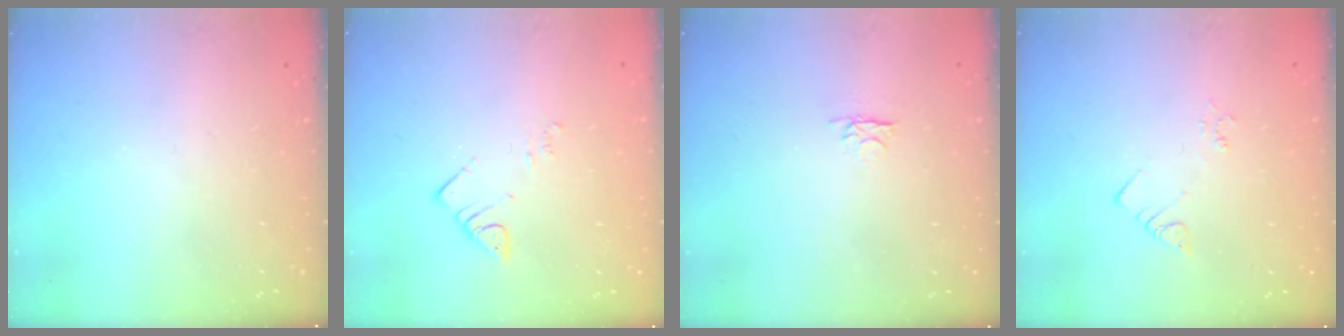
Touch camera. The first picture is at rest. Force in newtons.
{"total": 3.8, "press": 3.7, "slide": 0.5}
{"total": 2.8, "press": 2.7, "slide": 0.4}
{"total": 2.4, "press": 2.4, "slide": 0.4}